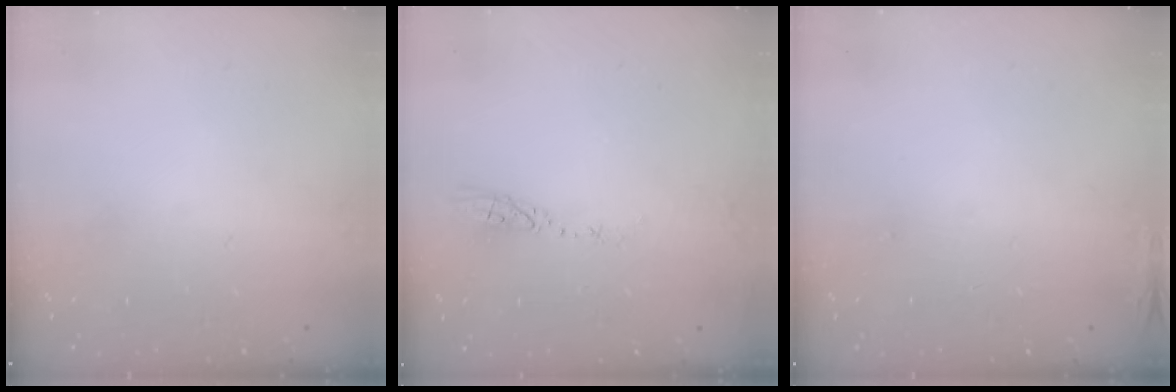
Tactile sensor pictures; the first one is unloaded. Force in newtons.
{"total": 3.7, "press": 3.6, "slide": 0.3}
{"total": 6.3, "press": 5.9, "slide": 2.1}